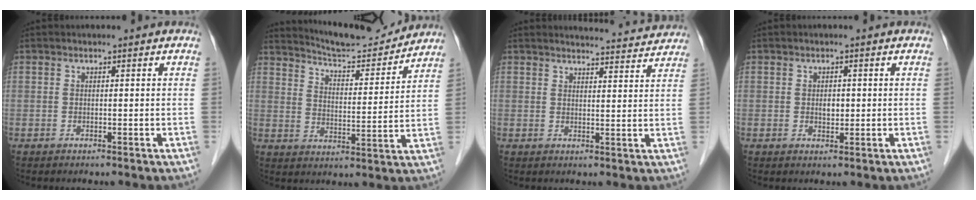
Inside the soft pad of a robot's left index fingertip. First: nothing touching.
{"total": 12.6, "force": [12.3, 0.8, 2.7], "torque": [-0.047, -0.001, 0.184]}
{"total": 9.4, "force": [9.3, 0.5, 1.2], "torque": [-0.010, -0.003, 0.100]}
{"total": 1.7, "force": [0.1, 1.1, 1.2], "torque": [-0.020, 0.000, 0.004]}